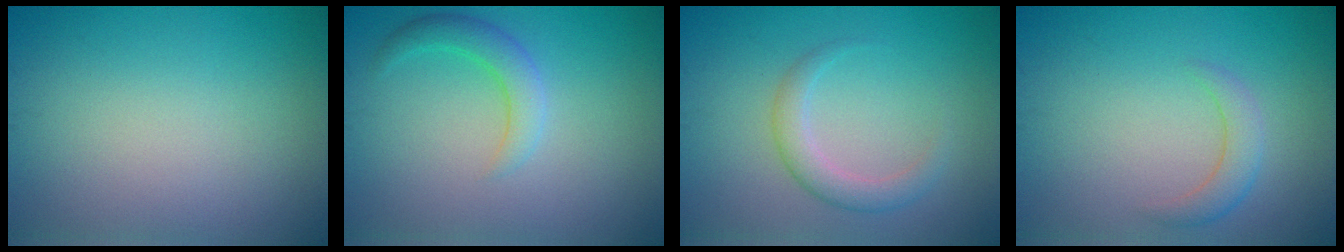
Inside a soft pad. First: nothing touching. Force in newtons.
{"total": 2.6, "press": 2.6, "slide": 0.1}
{"total": 2.5, "press": 2.5, "slide": 0.2}
{"total": 2.0, "press": 2.0, "slide": 0.0}